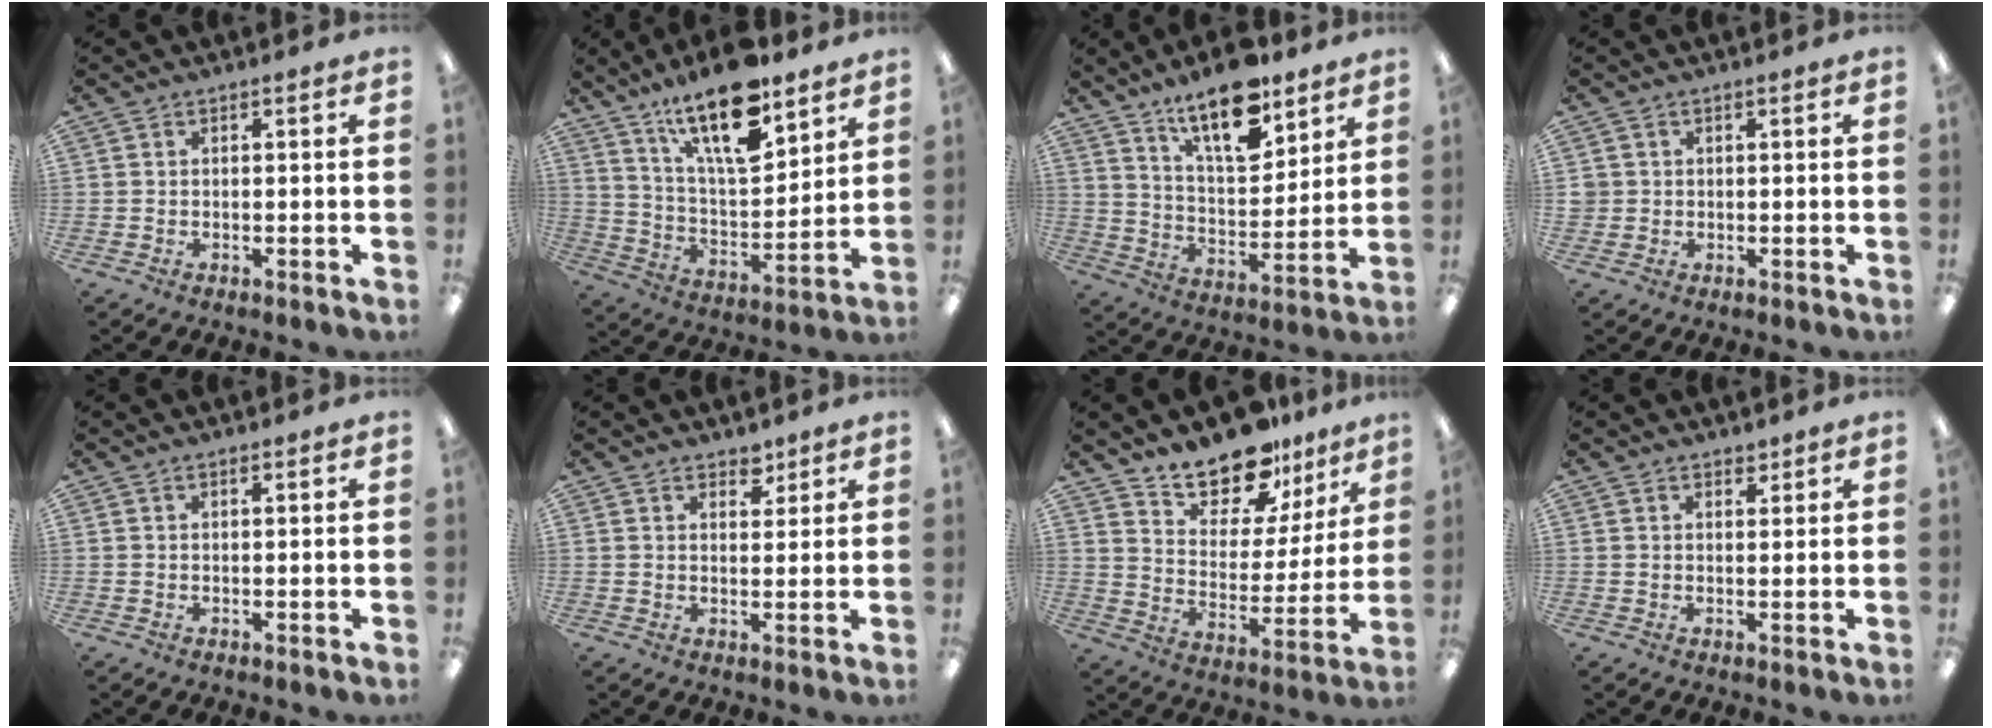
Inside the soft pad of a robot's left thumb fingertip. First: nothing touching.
{"total": 19.5, "force": [13.4, 6.7, 12.5], "torque": [-0.211, -0.075, 0.223]}
{"total": 16.4, "force": [11.8, 6.4, 9.4], "torque": [-0.147, -0.072, 0.201]}
{"total": 1.7, "force": [0.3, 1.7, 0.2], "torque": [-0.006, 0.002, 0.005]}
{"total": 0.6, "force": [0.5, 0.2, 0.3], "torque": [-0.007, 0.001, 0.009]}
{"total": 3.6, "force": [2.9, 1.9, 0.9], "torque": [0.001, -0.017, 0.048]}
{"total": 15.6, "force": [13.5, 6.3, 4.6], "torque": [-0.079, -0.109, 0.244]}
{"total": 1.9, "force": [1.6, 0.9, 0.5], "torque": [0.004, -0.008, 0.028]}